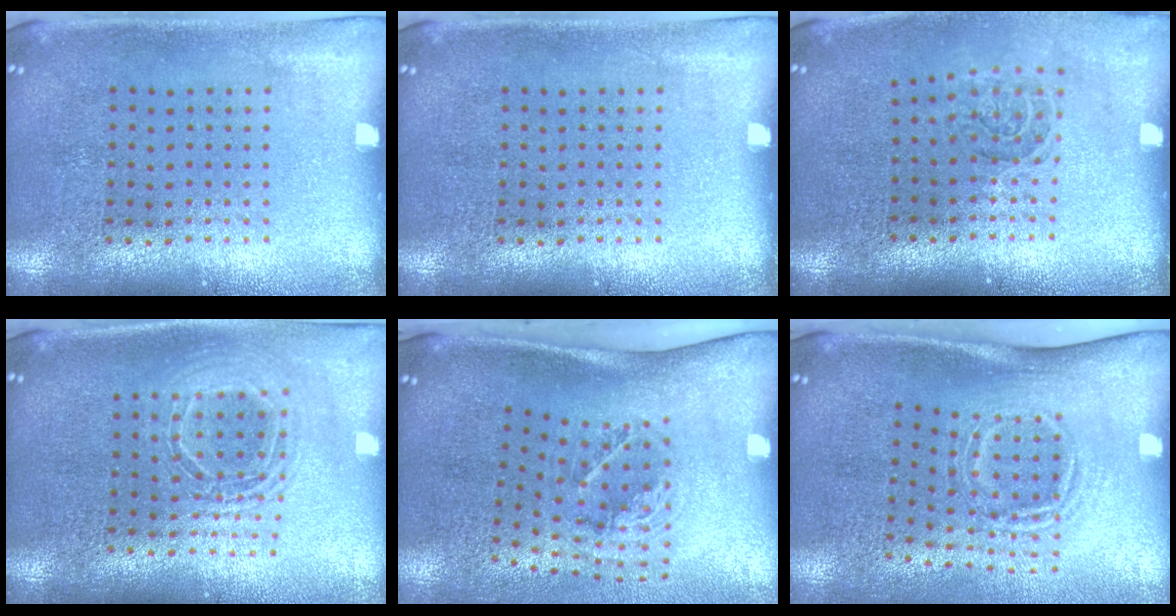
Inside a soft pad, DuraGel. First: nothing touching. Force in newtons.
{"total": 0.0}
{"total": 1.4, "press": 1.2, "slide": 0.8}
{"total": 1.6, "press": 1.4, "slide": 0.8}
{"total": 2.1, "press": 1.3, "slide": 1.7}
{"total": 1.9, "press": 1.3, "slide": 1.4}